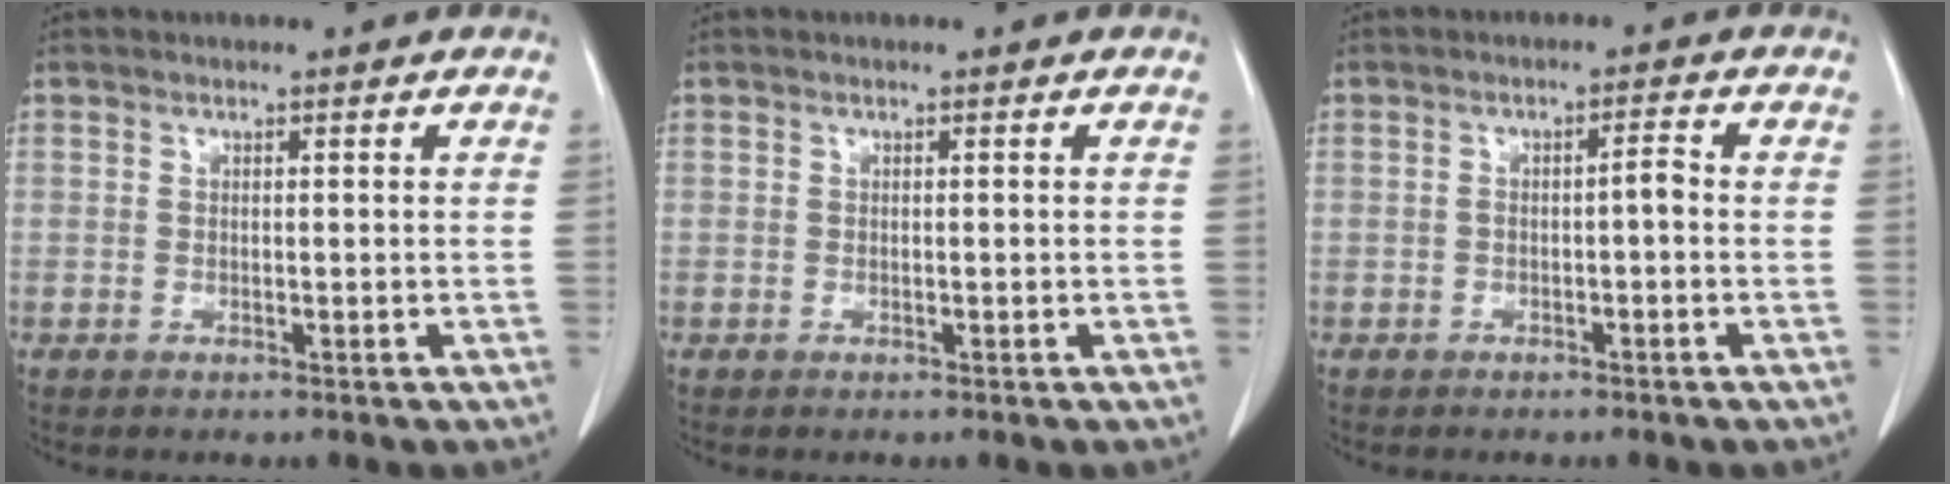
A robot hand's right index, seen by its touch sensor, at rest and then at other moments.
{"total": 0.0}
{"total": 1.8, "force": [-0.5, 0.3, 1.8], "torque": [-0.026, 0.006, -0.010]}